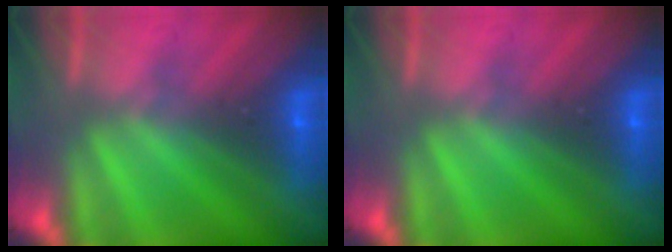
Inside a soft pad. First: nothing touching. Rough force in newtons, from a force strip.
{"total": 0.0}